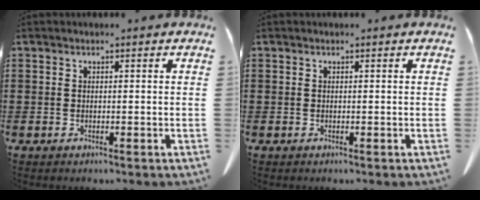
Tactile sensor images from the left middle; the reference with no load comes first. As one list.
[{"total": 0.0}]